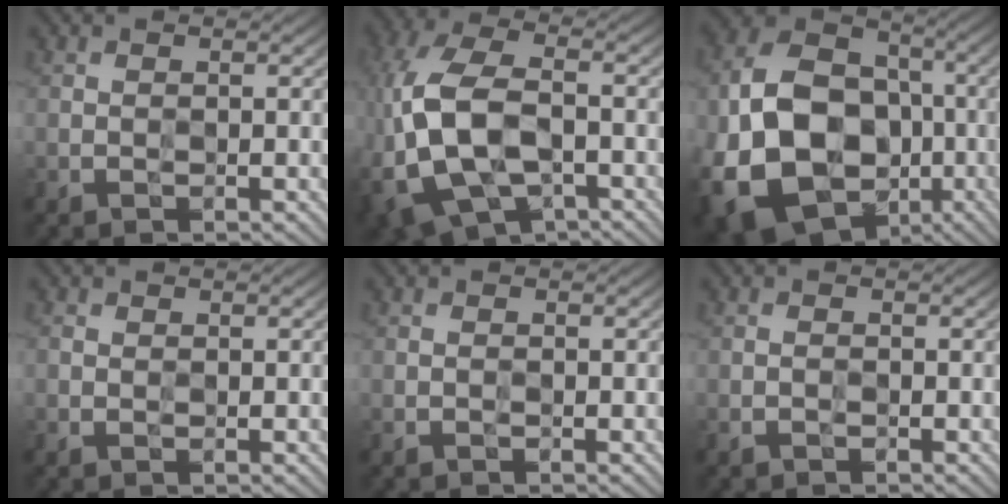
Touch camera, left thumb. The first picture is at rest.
{"total": 14.8, "force": [-3.7, 8.5, 11.5], "torque": [-0.281, -0.012, -0.071]}
{"total": 20.2, "force": [-4.8, 15.6, 11.9], "torque": [-0.251, -0.032, -0.076]}
{"total": 0.8, "force": [0.0, 0.6, 0.5], "torque": [-0.015, 0.000, -0.002]}
{"total": 0.5, "force": [-0.3, 0.2, 0.3], "torque": [-0.006, 0.001, -0.008]}
{"total": 0.8, "force": [-0.6, 0.4, 0.4], "torque": [-0.009, 0.001, -0.013]}